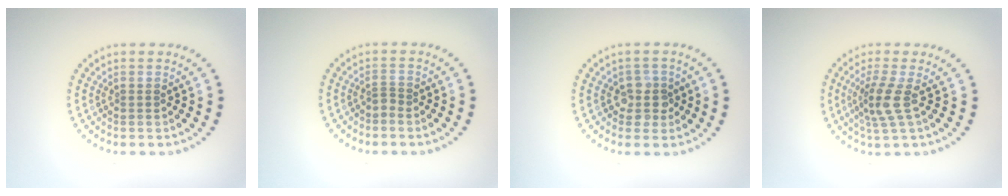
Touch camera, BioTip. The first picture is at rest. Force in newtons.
{"total": 0.7, "press": 0.3, "slide": 0.7}
{"total": 2.3, "press": 2.0, "slide": 1.1}
{"total": 2.9, "press": 2.2, "slide": 1.8}